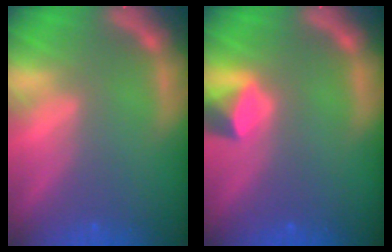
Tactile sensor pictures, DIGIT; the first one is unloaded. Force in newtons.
{"total": 2.4}